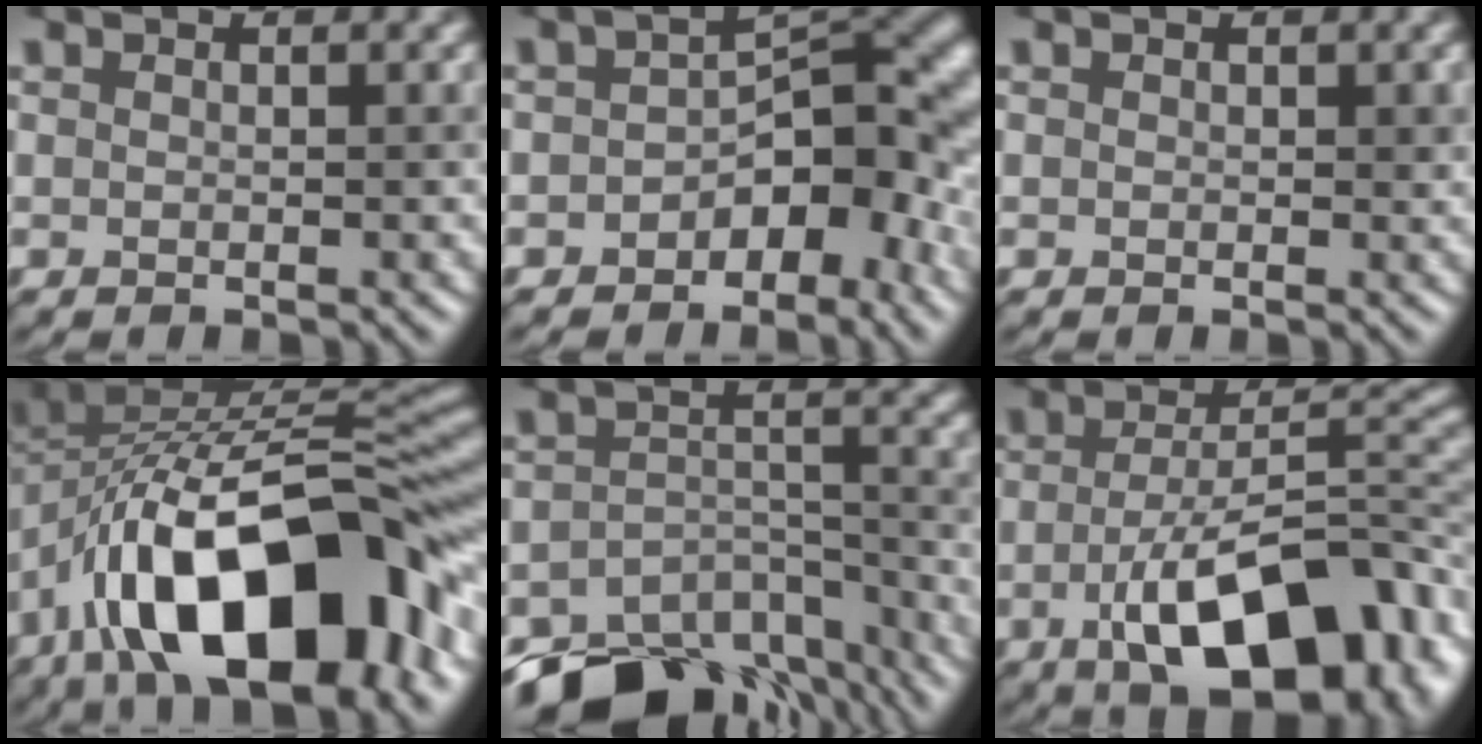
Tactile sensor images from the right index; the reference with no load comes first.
{"total": 5.8, "force": [-2.2, 3.4, 4.2], "torque": [-0.035, 0.012, -0.045]}
{"total": 0.6, "force": [0.2, 0.4, 0.4], "torque": [-0.001, -0.003, 0.001]}
{"total": 16.4, "force": [-7.2, 7.4, 12.8], "torque": [-0.179, 0.011, -0.125]}
{"total": 13.1, "force": [-10.6, 6.0, 4.8], "torque": [-0.085, -0.020, -0.140]}
{"total": 13.4, "force": [-5.2, 5.5, 11.0], "torque": [-0.172, -0.004, -0.084]}